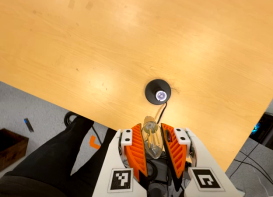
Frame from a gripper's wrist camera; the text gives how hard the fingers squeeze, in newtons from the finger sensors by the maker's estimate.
{"total": 10.4, "left": 10.6, "right": 10.2}